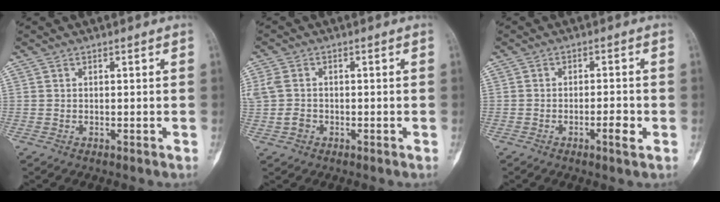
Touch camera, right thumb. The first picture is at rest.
{"total": 5.2, "force": [-0.4, 4.3, 2.9], "torque": [-0.072, 0.016, -0.003]}
{"total": 2.8, "force": [-1.0, 0.6, 2.5], "torque": [-0.045, 0.001, -0.018]}